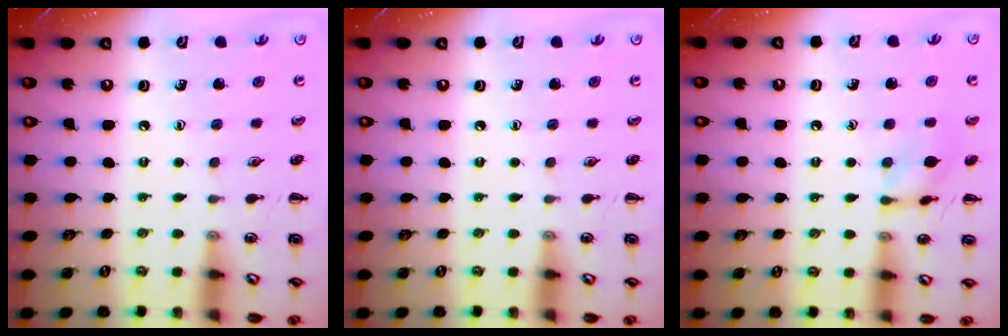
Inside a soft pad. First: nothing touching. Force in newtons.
{"total": 0.0}
{"total": 7.7, "press": 7.7, "slide": 0.5}